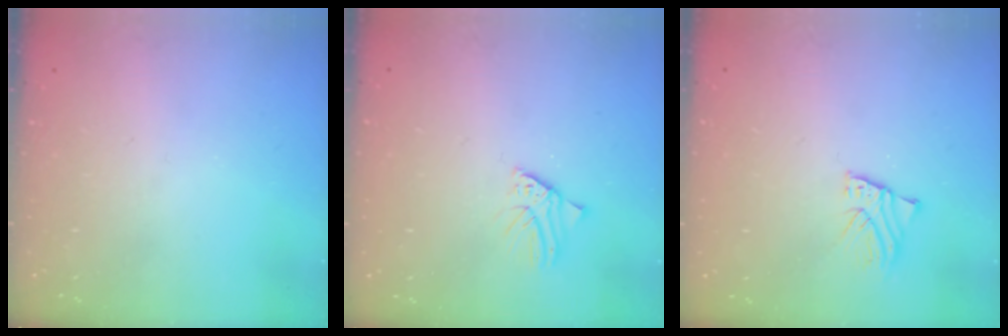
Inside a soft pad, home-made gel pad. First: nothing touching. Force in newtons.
{"total": 1.6, "press": 1.6, "slide": 0.2}
{"total": 2.0, "press": 2.0, "slide": 0.2}